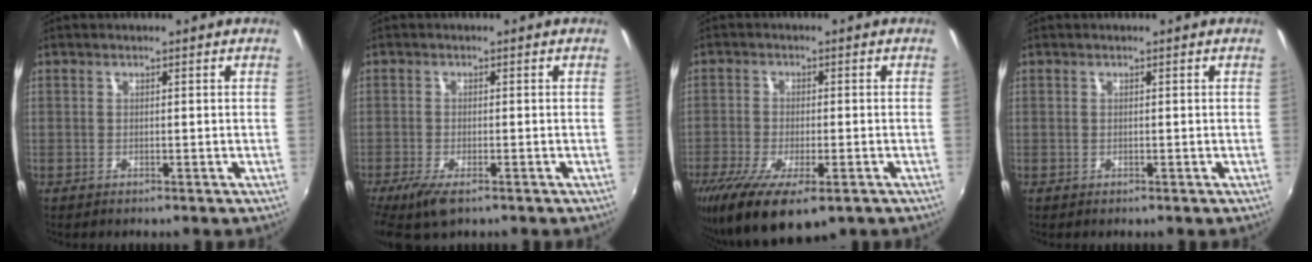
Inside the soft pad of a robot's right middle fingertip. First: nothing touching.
{"total": 5.5, "force": [-3.5, 1.8, 3.8], "torque": [-0.089, -0.023, -0.063]}
{"total": 13.8, "force": [-8.5, 4.8, 9.7], "torque": [-0.203, -0.053, -0.137]}
{"total": 0.0}